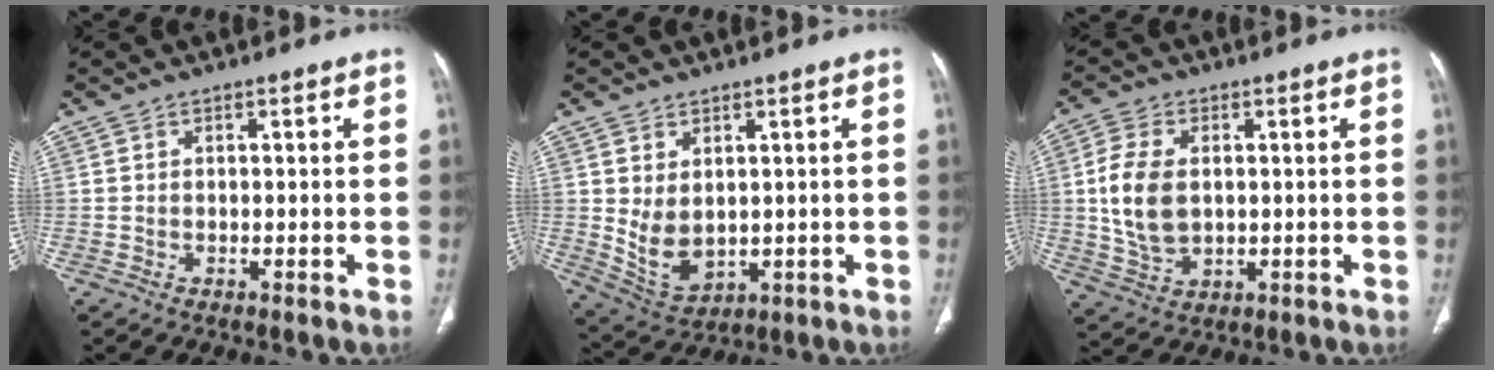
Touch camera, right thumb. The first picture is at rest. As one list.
[{"total": 7.1, "force": [0.8, 4.8, 5.2], "torque": [-0.084, -0.011, 0.041]}, {"total": 10.0, "force": [0.8, 6.4, 7.6], "torque": [-0.155, -0.002, 0.023]}]